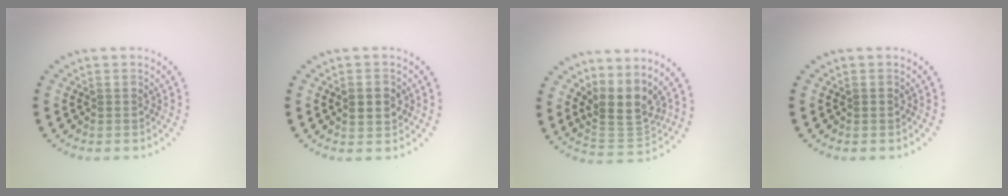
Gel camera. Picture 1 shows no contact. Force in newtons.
{"total": 2.3, "press": 2.3, "slide": 0.2}
{"total": 3.9, "press": 3.1, "slide": 2.4}
{"total": 0.5, "press": 0.4, "slide": 0.3}